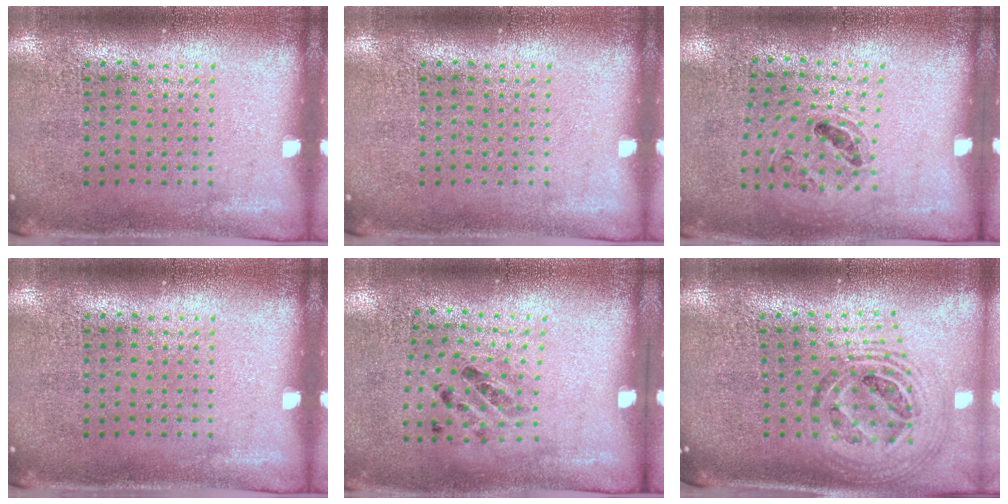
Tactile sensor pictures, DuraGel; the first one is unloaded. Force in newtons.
{"total": 0.0}
{"total": 1.0, "press": 0.9, "slide": 0.4}
{"total": 0.0}
{"total": 1.3, "press": 0.8, "slide": 1.1}
{"total": 1.6, "press": 1.4, "slide": 0.8}